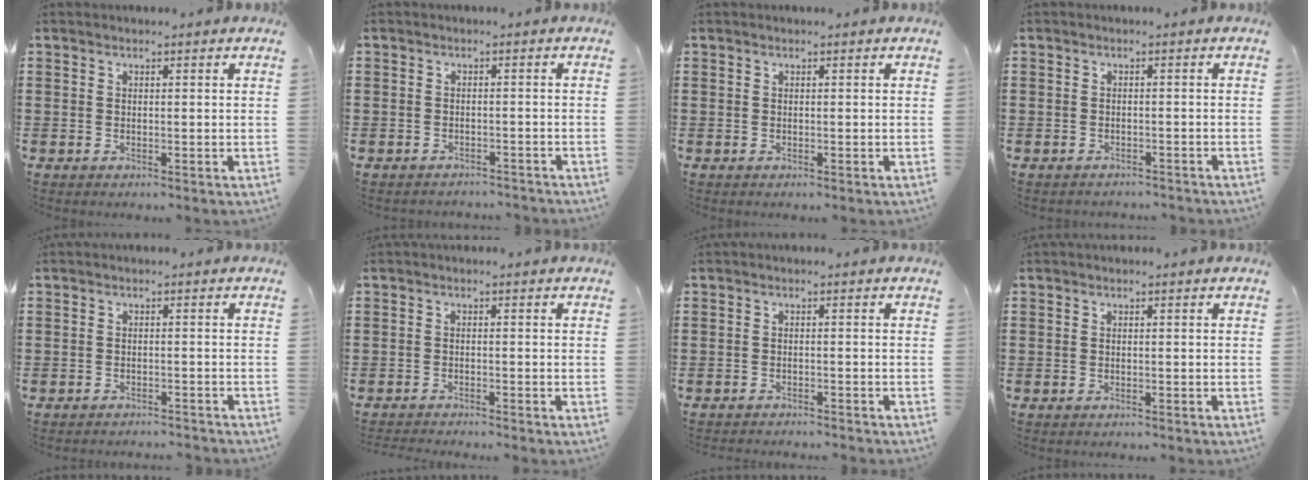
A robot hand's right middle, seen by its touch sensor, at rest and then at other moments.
{"total": 1.9, "force": [-1.8, 0.4, -0.2], "torque": [-0.002, 0.001, -0.042]}
{"total": 0.0}
{"total": 1.5, "force": [-1.4, 0.4, -0.2], "torque": [-0.001, 0.002, -0.033]}
{"total": 1.7, "force": [-1.7, -0.1, -0.1], "torque": [-0.003, 0.000, -0.037]}
{"total": 1.6, "force": [-1.6, -0.1, 0.1], "torque": [-0.004, 0.002, -0.032]}
{"total": 1.3, "force": [-1.3, -0.1, 0.1], "torque": [-0.004, 0.003, -0.027]}
{"total": 0.6, "force": [-0.6, 0.2, -0.1], "torque": [0.001, 0.002, -0.013]}